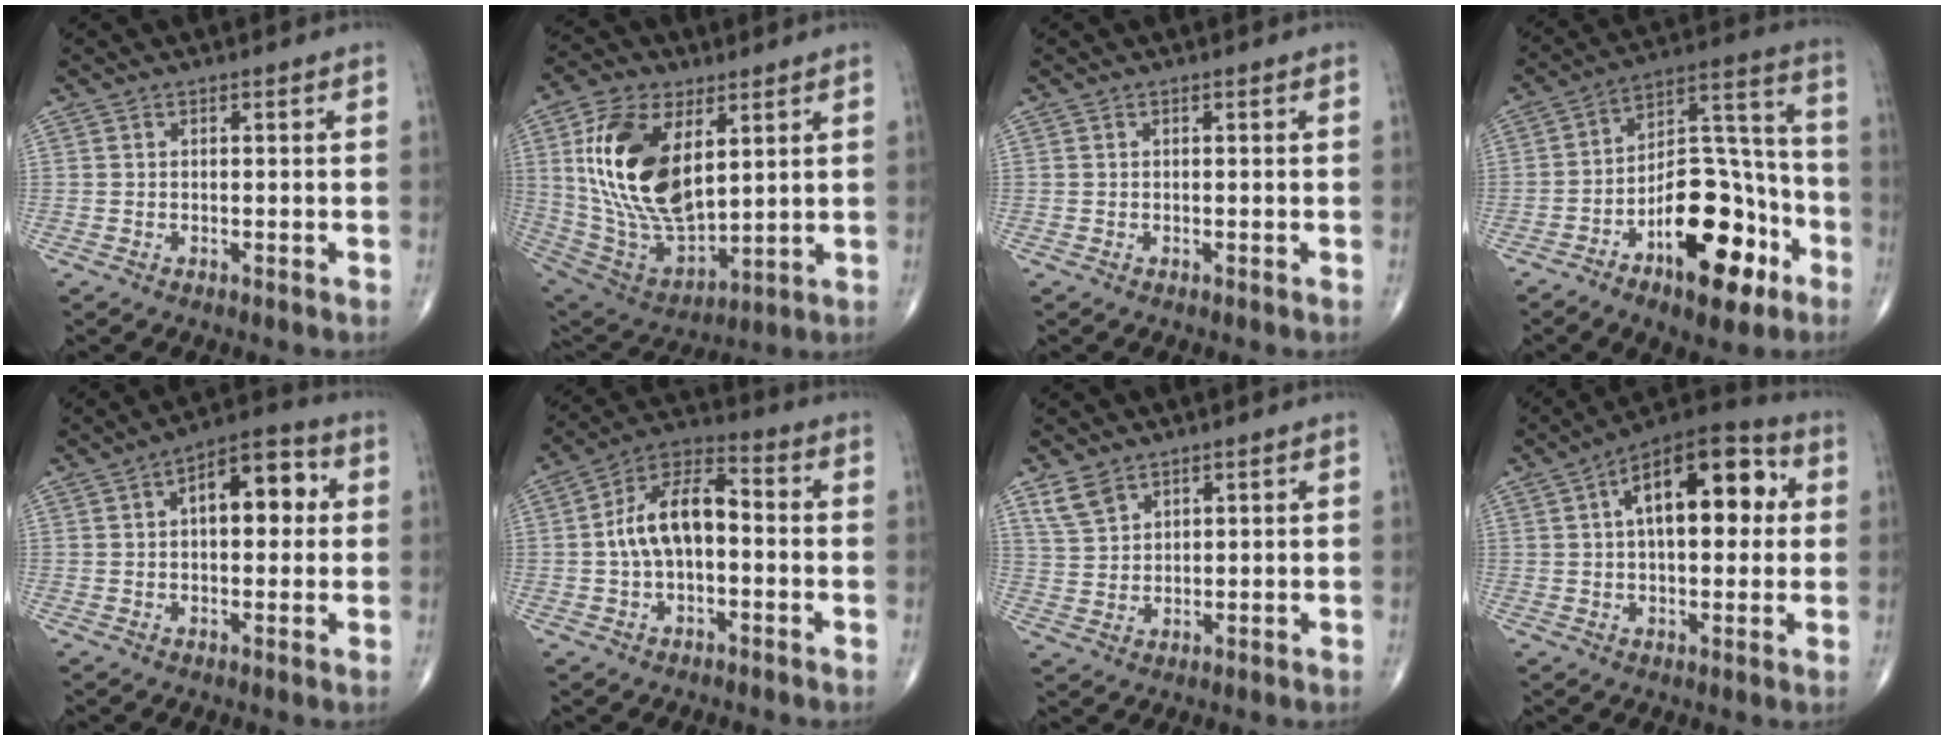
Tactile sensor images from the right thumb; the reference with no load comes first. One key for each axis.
{"total": 21.8, "fx": 5.9, "fy": 11.8, "fz": 17.4, "tx": -0.322, "ty": -0.029, "tz": 0.120}
{"total": 0.0}
{"total": 21.0, "fx": -9.5, "fy": 9.8, "fz": 16.0, "tx": -0.212, "ty": 0.077, "tz": -0.140}
{"total": 10.9, "fx": 2.2, "fy": 5.6, "fz": 9.1, "tx": -0.103, "ty": 0.024, "tz": 0.025}
{"total": 12.0, "fx": -0.4, "fy": 6.6, "fz": 10.0, "tx": -0.177, "ty": 0.041, "tz": -0.018}
{"total": 4.7, "fx": 3.3, "fy": 2.7, "fz": 1.9, "tx": -0.029, "ty": -0.013, "tz": 0.073}
{"total": 18.0, "fx": 4.2, "fy": 8.8, "fz": 15.1, "tx": -0.197, "ty": 0.026, "tz": 0.053}